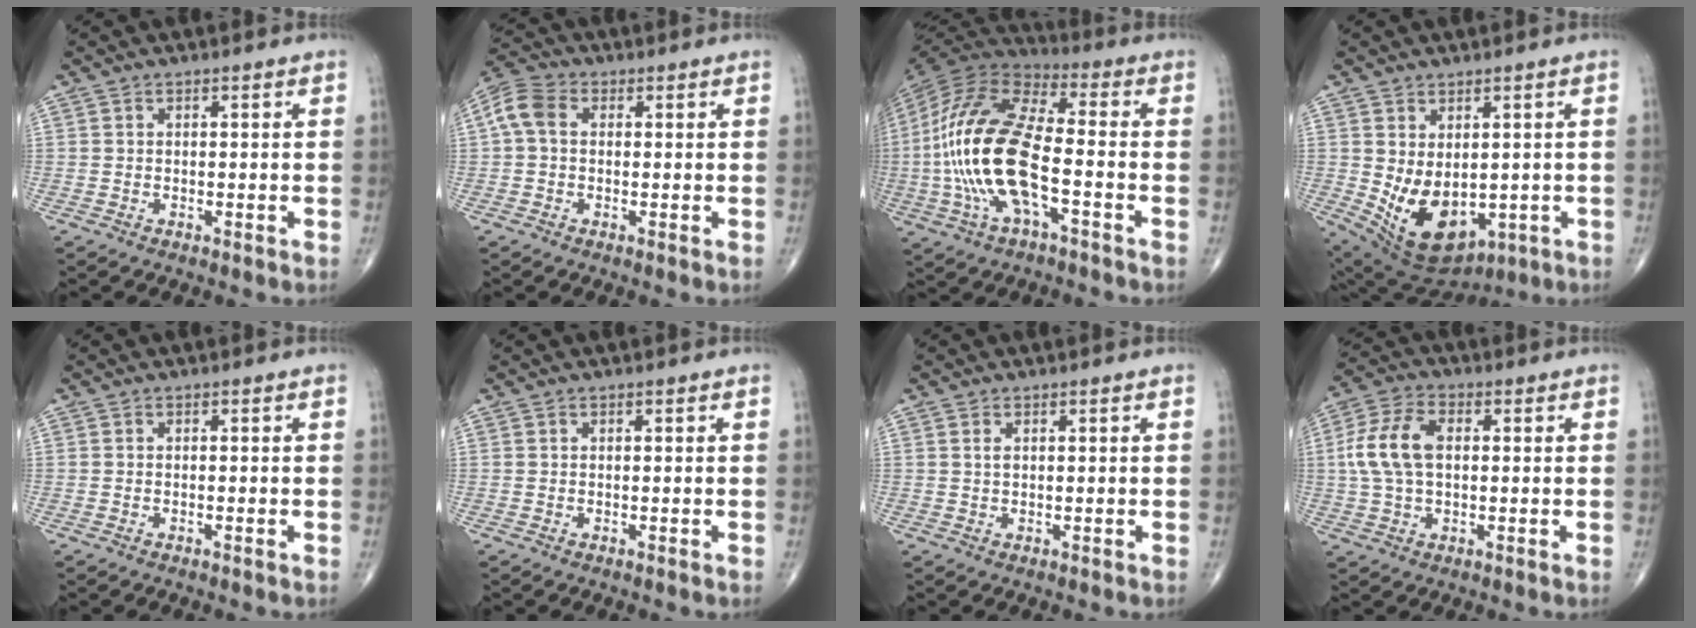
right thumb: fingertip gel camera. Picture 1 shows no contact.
{"total": 6.2, "force": [0.7, 4.4, 4.2], "torque": [-0.092, 0.022, 0.007]}
{"total": 21.2, "force": [-3.8, 8.4, 19.1], "torque": [-0.410, 0.027, -0.072]}
{"total": 12.7, "force": [-1.2, 8.2, 9.7], "torque": [-0.146, -0.013, 0.016]}
{"total": 0.0}
{"total": 0.0}
{"total": 1.1, "force": [0.4, 0.6, 0.8], "torque": [-0.017, 0.002, 0.011]}
{"total": 10.4, "force": [1.0, 6.2, 8.3], "torque": [-0.176, 0.019, 0.017]}